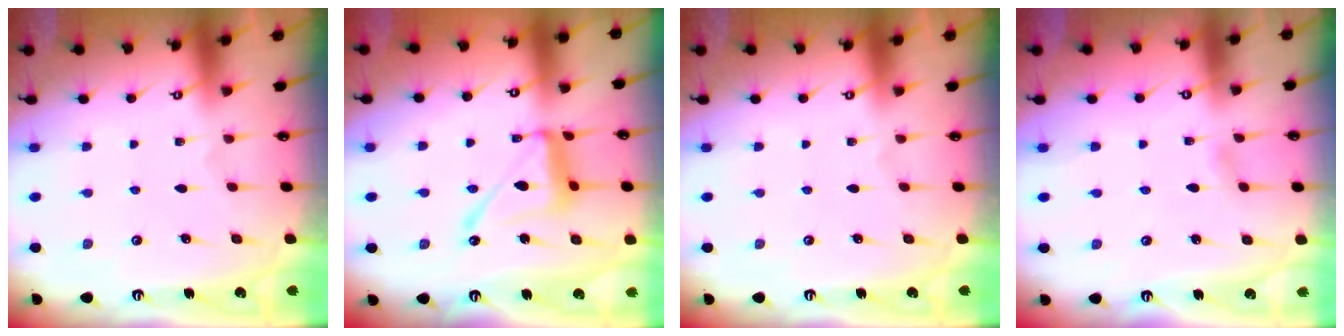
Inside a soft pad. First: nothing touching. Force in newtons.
{"total": 13.4, "press": 13.4, "slide": 1.2}
{"total": 0.0}
{"total": 3.5, "press": 3.4, "slide": 0.6}